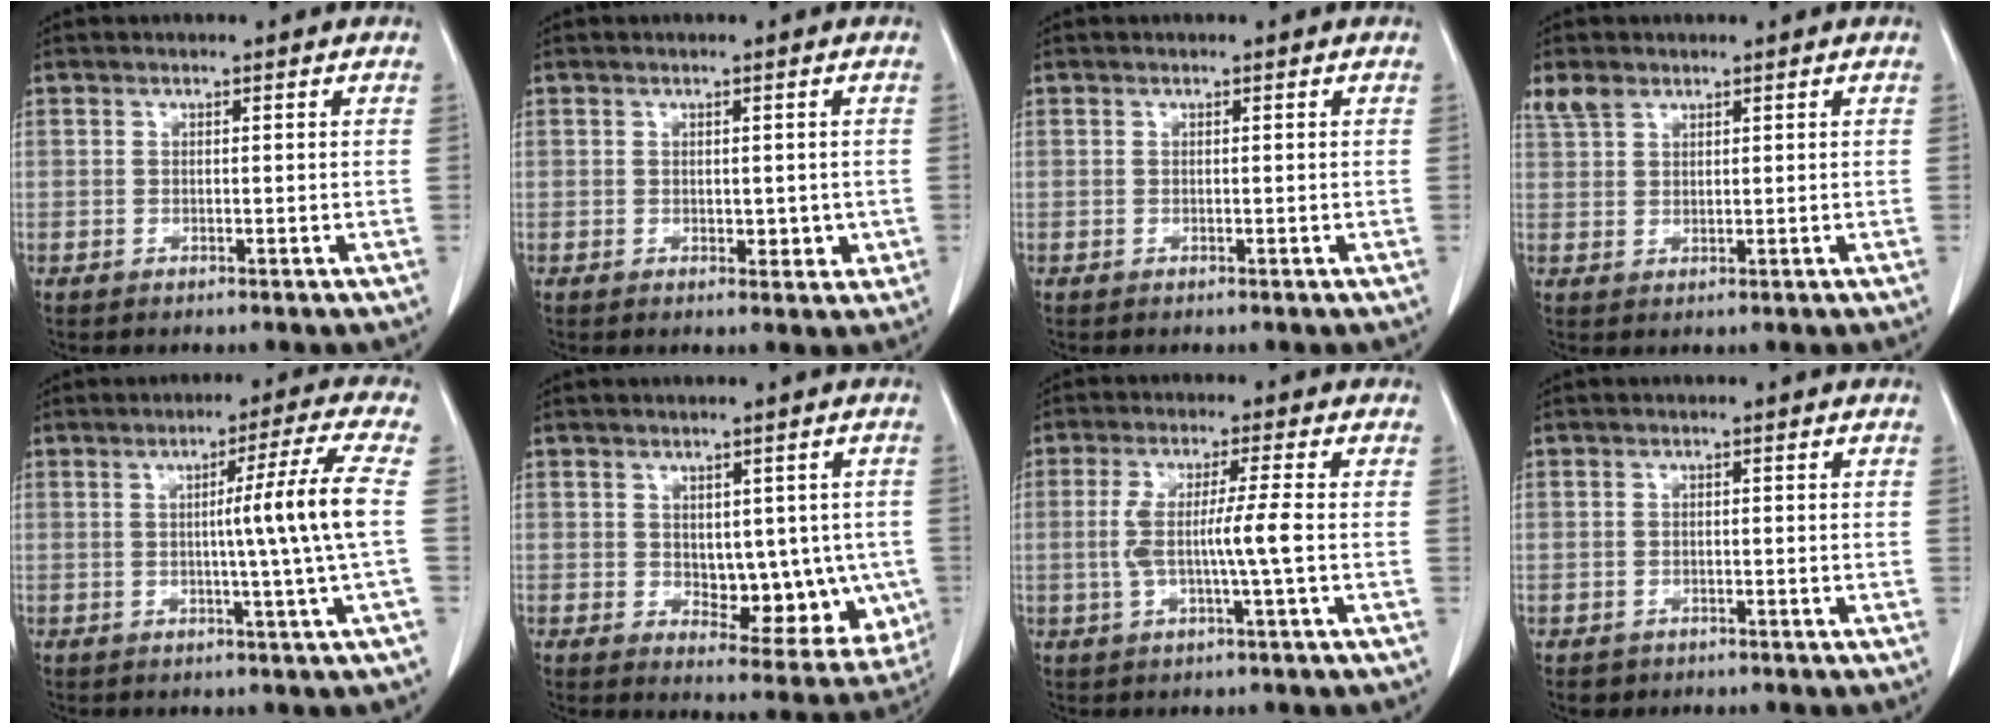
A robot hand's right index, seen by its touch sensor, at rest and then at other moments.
{"total": 2.5, "force": [-0.1, 1.7, 1.9], "torque": [-0.018, -0.001, 0.004]}
{"total": 0.0}
{"total": 3.1, "force": [2.3, 1.6, 1.2], "torque": [-0.034, 0.014, 0.054]}
{"total": 8.1, "force": [0.0, -2.7, 7.7], "torque": [-0.116, -0.002, 0.006]}
{"total": 10.2, "force": [-0.8, 5.9, 8.3], "torque": [-0.085, 0.000, 0.007]}
{"total": 6.2, "force": [-0.7, -0.6, 6.1], "torque": [-0.122, 0.005, -0.012]}
{"total": 1.8, "force": [-1.0, 1.5, 0.0], "torque": [-0.006, 0.005, -0.013]}